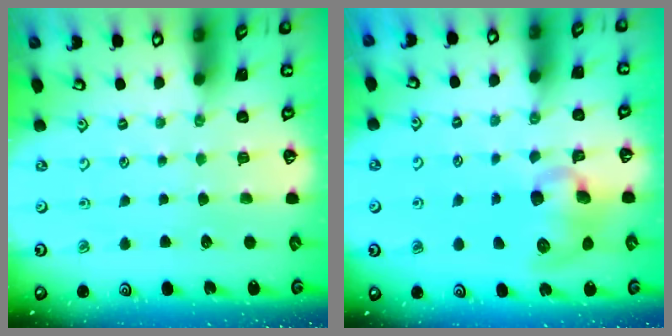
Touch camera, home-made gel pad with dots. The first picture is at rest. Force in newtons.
{"total": 11.3, "press": 11.2, "slide": 1.2}